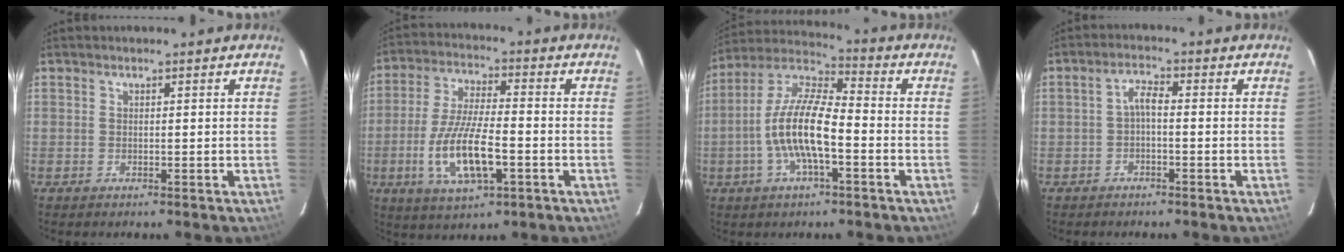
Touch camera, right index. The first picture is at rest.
{"total": 13.2, "force": [-4.0, 4.0, 11.9], "torque": [-0.243, -0.011, -0.073]}
{"total": 13.3, "force": [-3.5, 3.9, 12.2], "torque": [-0.247, 0.005, -0.072]}
{"total": 2.4, "force": [-0.9, 0.7, 2.1], "torque": [-0.045, 0.010, -0.018]}